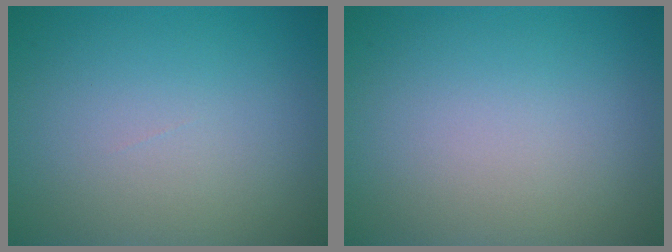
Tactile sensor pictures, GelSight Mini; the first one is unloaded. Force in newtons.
{"total": 0.0}